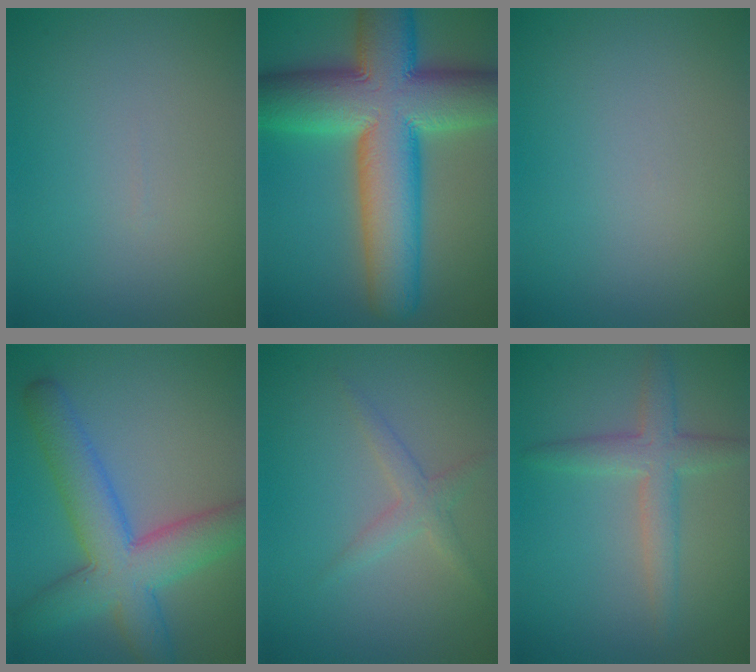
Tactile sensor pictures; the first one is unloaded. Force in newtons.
{"total": 15.5, "press": 15.5, "slide": 0.4}
{"total": 0.0}
{"total": 8.1, "press": 8.1, "slide": 0.1}
{"total": 1.9, "press": 1.9, "slide": 0.1}
{"total": 3.3, "press": 3.3, "slide": 0.1}